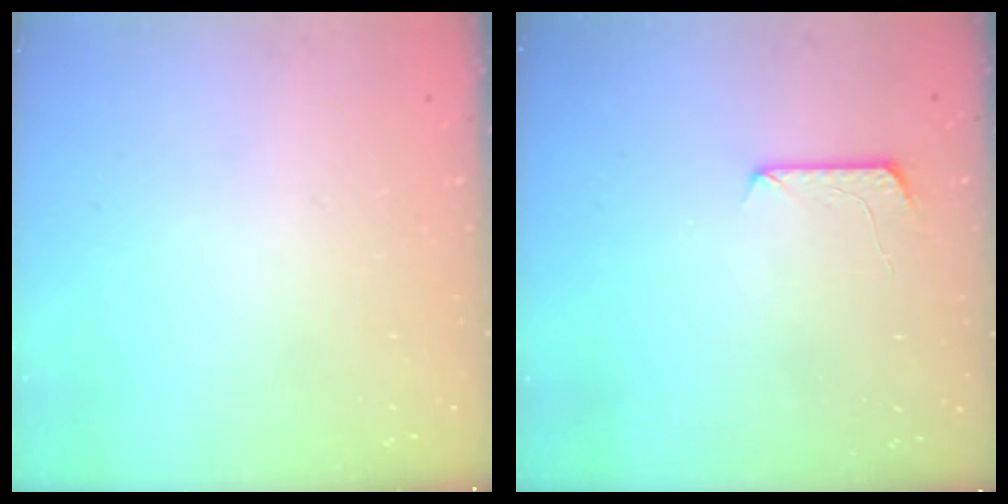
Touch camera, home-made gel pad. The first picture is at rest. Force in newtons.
{"total": 7.4, "press": 7.3, "slide": 0.7}